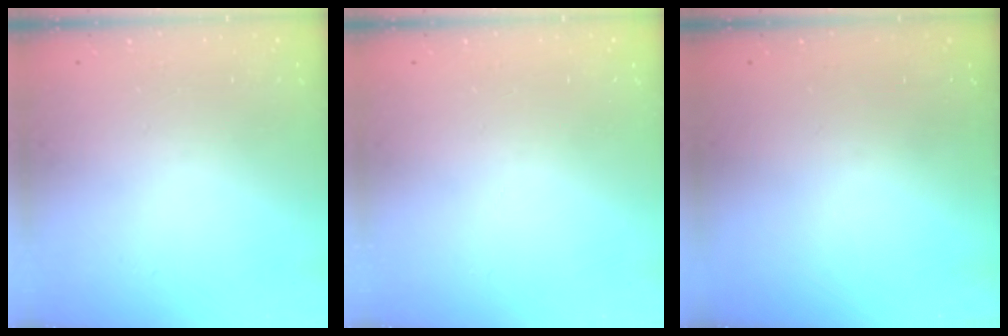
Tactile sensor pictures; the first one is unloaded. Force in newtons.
{"total": 0.0}
{"total": 0.0}